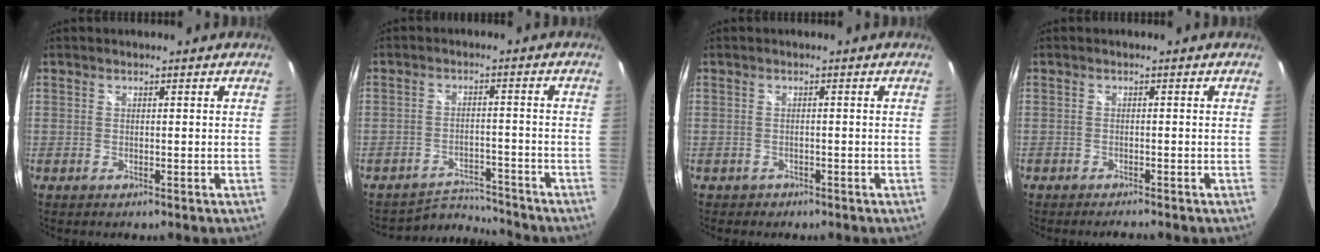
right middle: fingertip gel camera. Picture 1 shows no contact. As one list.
[{"total": 6.4, "force": [-6.3, 0.0, -1.0], "torque": [-0.005, 0.014, -0.104]}, {"total": 1.5, "force": [-0.9, 1.1, 0.2], "torque": [-0.009, 0.001, -0.011]}, {"total": 2.0, "force": [-1.8, 0.2, 0.7], "torque": [-0.017, -0.011, -0.031]}]